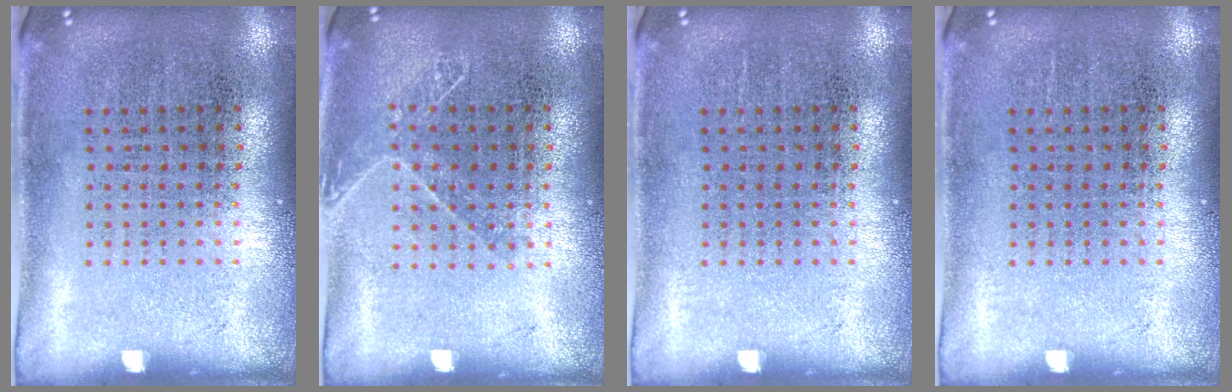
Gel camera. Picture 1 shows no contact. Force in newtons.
{"total": 1.1, "press": 0.9, "slide": 0.5}
{"total": 0.0}
{"total": 0.0}